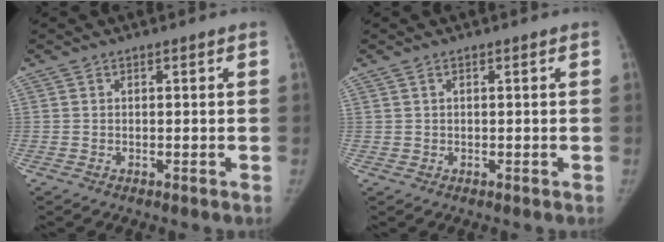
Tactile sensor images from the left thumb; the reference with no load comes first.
{"total": 0.5, "force": [0.3, 0.3, 0.3], "torque": [-0.002, 0.001, 0.006]}